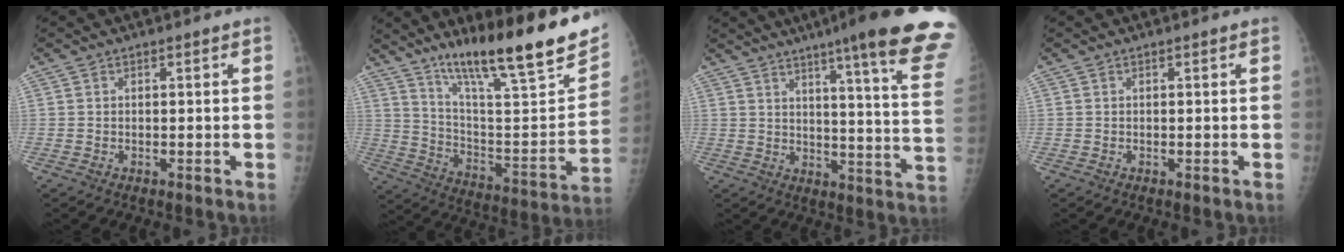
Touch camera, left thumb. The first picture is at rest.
{"total": 26.2, "force": [17.8, 4.4, 18.8], "torque": [-0.267, -0.073, 0.293]}
{"total": 24.3, "force": [17.2, 1.1, 17.1], "torque": [-0.201, -0.094, 0.213]}
{"total": 0.0}